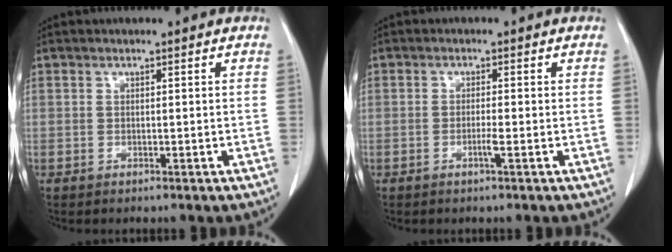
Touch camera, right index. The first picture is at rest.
{"total": 1.7, "force": [-0.7, -0.2, 1.5], "torque": [-0.031, -0.003, -0.015]}